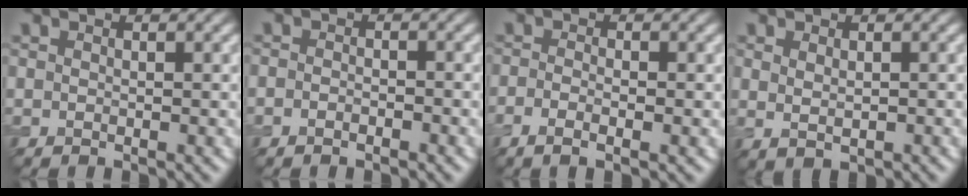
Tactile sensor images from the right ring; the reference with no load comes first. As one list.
[{"total": 1.2, "force": [-0.8, 0.5, 0.7], "torque": [-0.011, 0.000, -0.016]}, {"total": 2.1, "force": [-0.9, 0.6, 1.8], "torque": [-0.034, -0.006, -0.021]}, {"total": 1.4, "force": [0.3, 0.7, 1.2], "torque": [-0.023, -0.003, 0.012]}]